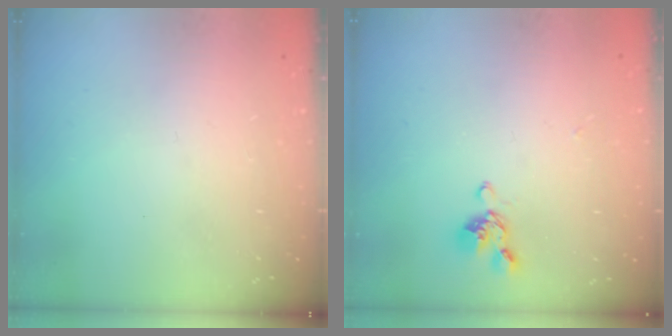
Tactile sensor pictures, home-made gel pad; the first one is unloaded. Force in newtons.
{"total": 2.9, "press": 2.8, "slide": 0.8}